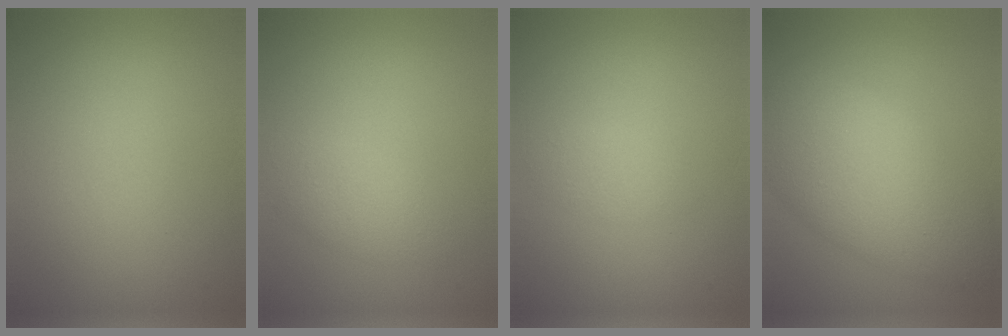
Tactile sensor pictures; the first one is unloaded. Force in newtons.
{"total": 2.1, "press": 2.1, "slide": 0.1}
{"total": 1.1, "press": 1.1, "slide": 0.1}
{"total": 7.8, "press": 7.8, "slide": 0.6}